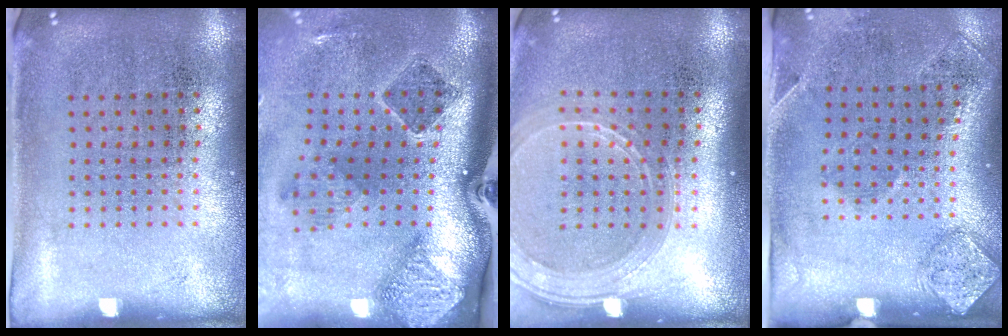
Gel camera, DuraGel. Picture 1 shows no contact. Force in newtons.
{"total": 2.5, "press": 1.7, "slide": 1.8}
{"total": 1.9, "press": 1.7, "slide": 0.8}
{"total": 1.9, "press": 1.2, "slide": 1.5}